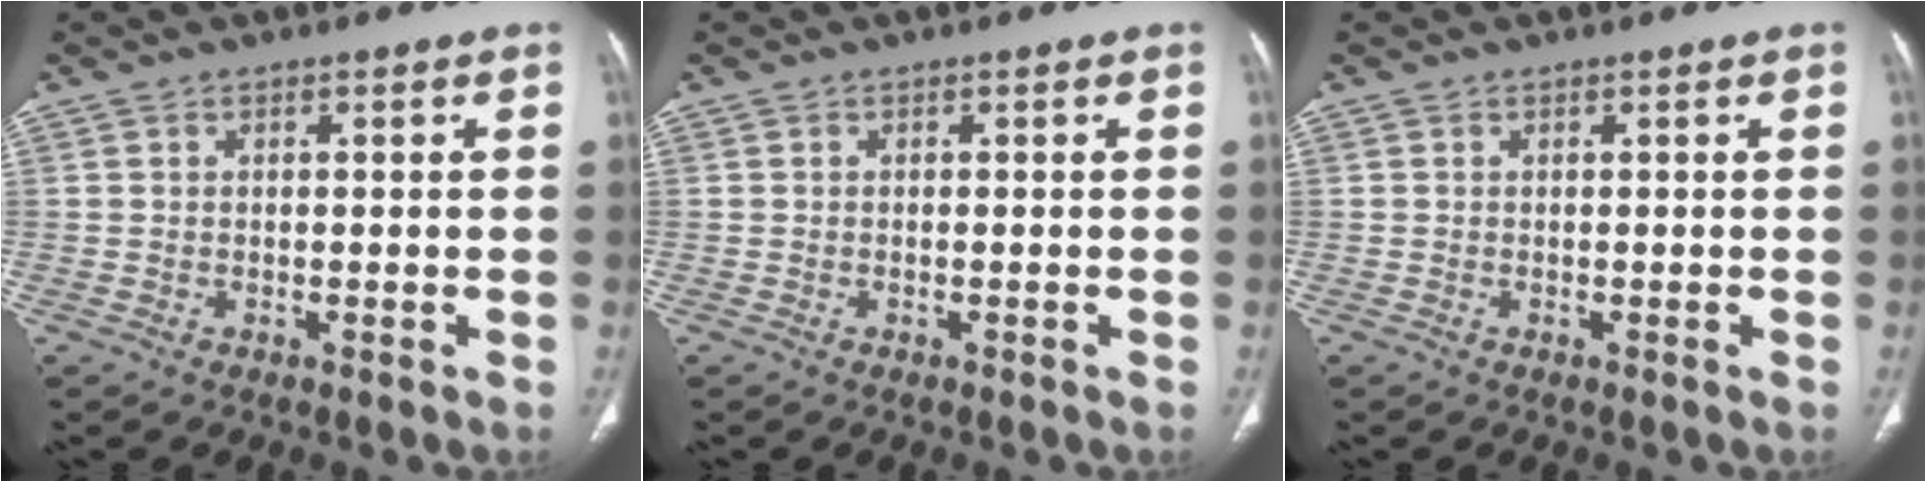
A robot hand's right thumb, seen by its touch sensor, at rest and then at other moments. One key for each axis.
{"total": 0.0}
{"total": 0.0}